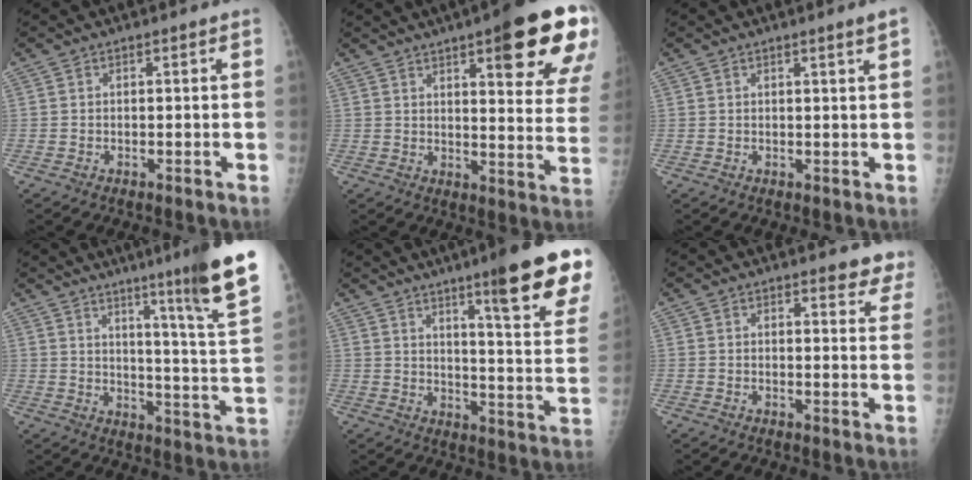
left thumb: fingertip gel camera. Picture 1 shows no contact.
{"total": 21.9, "force": [11.7, 5.0, 17.8], "torque": [-0.205, -0.043, 0.147]}
{"total": 2.0, "force": [1.2, -0.4, 1.5], "torque": [-0.023, -0.010, 0.019]}
{"total": 17.8, "force": [11.8, -0.4, 13.3], "torque": [-0.168, -0.085, 0.160]}
{"total": 19.6, "force": [12.1, 1.9, 15.3], "torque": [-0.178, -0.063, 0.165]}
{"total": 5.9, "force": [5.0, 1.8, 2.6], "torque": [0.002, -0.023, 0.043]}